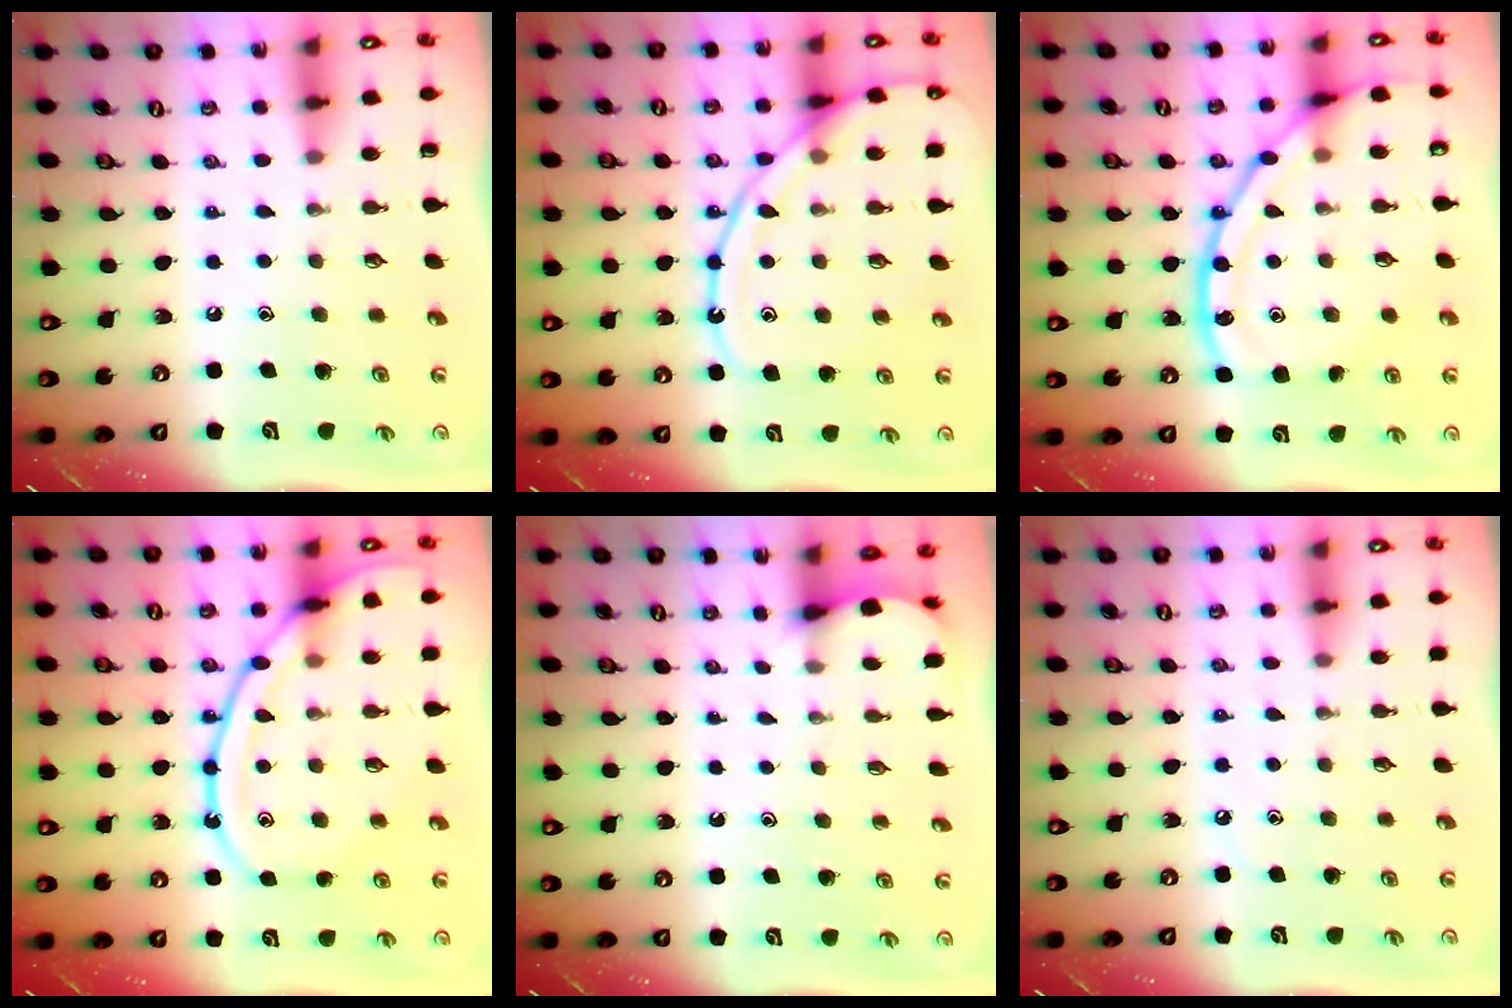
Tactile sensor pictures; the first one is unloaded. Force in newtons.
{"total": 13.4, "press": 13.3, "slide": 1.3}
{"total": 17.7, "press": 17.7, "slide": 1.1}
{"total": 16.8, "press": 16.8, "slide": 1.5}
{"total": 2.8, "press": 2.8, "slide": 0.3}
{"total": 4.4, "press": 4.3, "slide": 0.7}